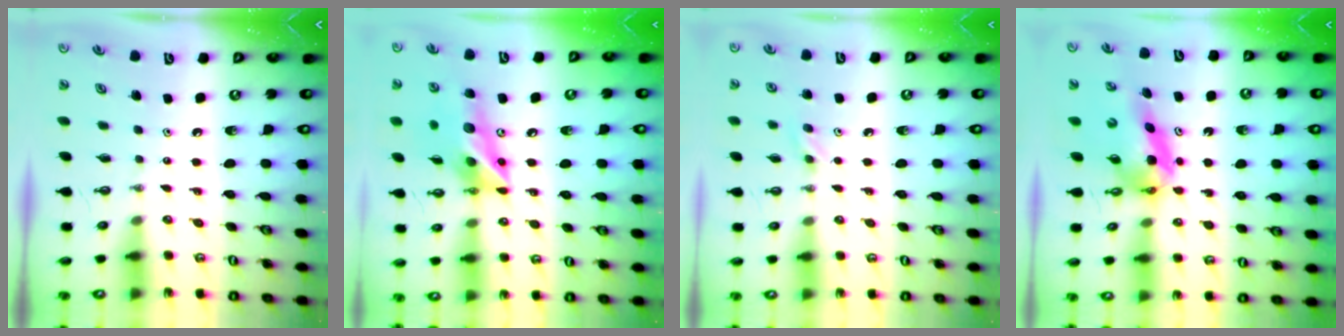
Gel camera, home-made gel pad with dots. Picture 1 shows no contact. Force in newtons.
{"total": 15.0, "press": 14.7, "slide": 2.6}
{"total": 4.6, "press": 4.3, "slide": 1.6}
{"total": 9.6, "press": 9.5, "slide": 0.9}